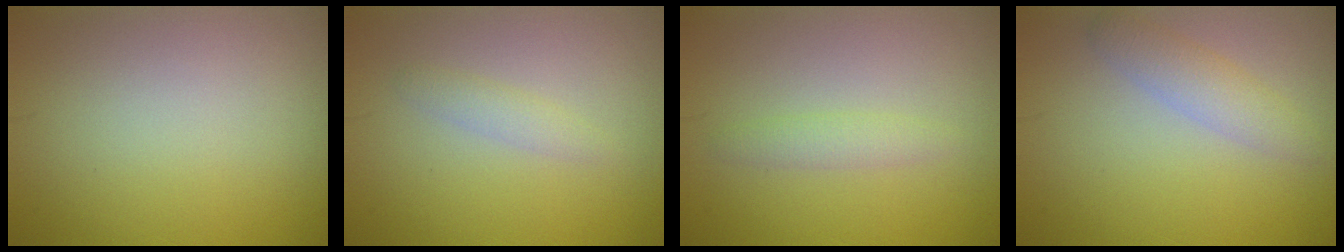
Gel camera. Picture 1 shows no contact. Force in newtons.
{"total": 1.3, "press": 1.3, "slide": 0.0}
{"total": 1.4, "press": 1.4, "slide": 0.1}
{"total": 2.5, "press": 2.5, "slide": 0.2}